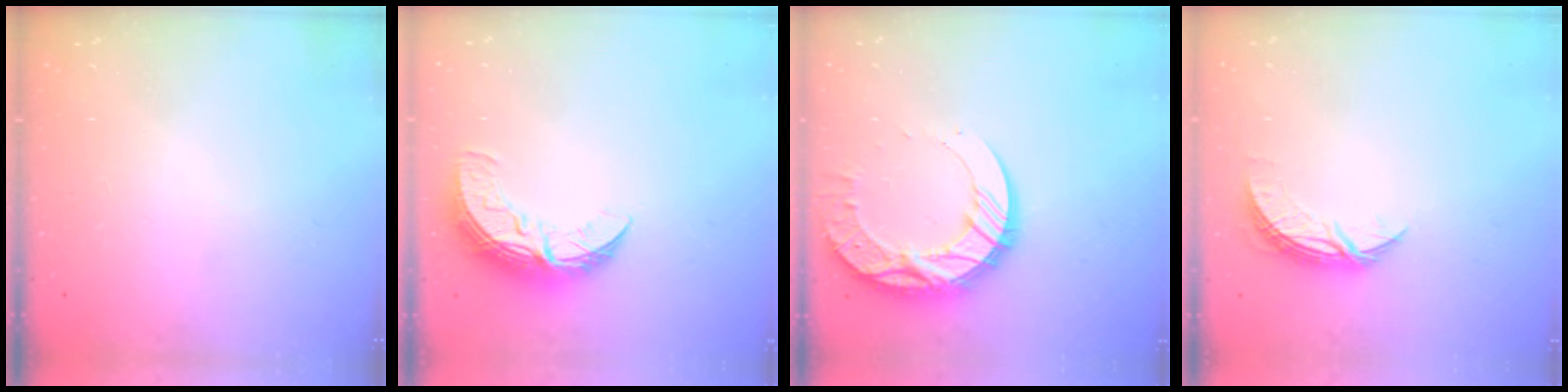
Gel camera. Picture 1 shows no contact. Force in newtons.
{"total": 11.0, "press": 11.0, "slide": 0.4}
{"total": 14.6, "press": 14.5, "slide": 1.1}
{"total": 6.7, "press": 6.7, "slide": 0.4}